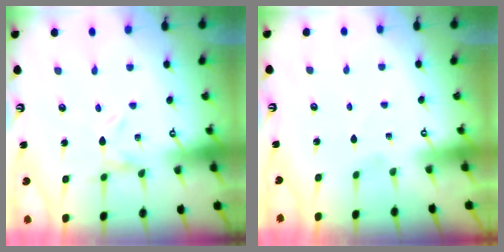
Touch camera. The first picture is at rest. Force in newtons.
{"total": 0.9, "press": 0.9, "slide": 0.1}